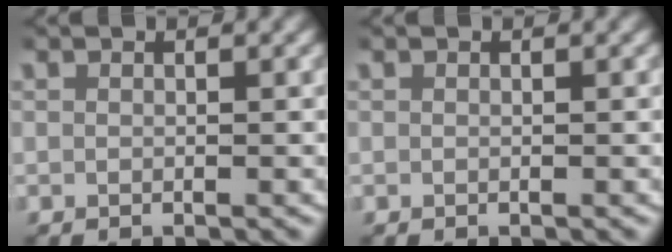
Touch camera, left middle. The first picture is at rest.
{"total": 0.0}